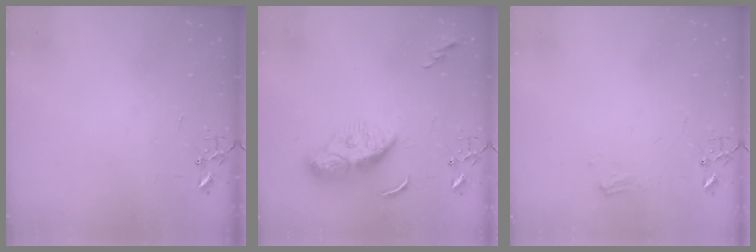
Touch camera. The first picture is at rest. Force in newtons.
{"total": 9.4, "press": 9.4, "slide": 1.0}
{"total": 6.7, "press": 6.7, "slide": 0.7}